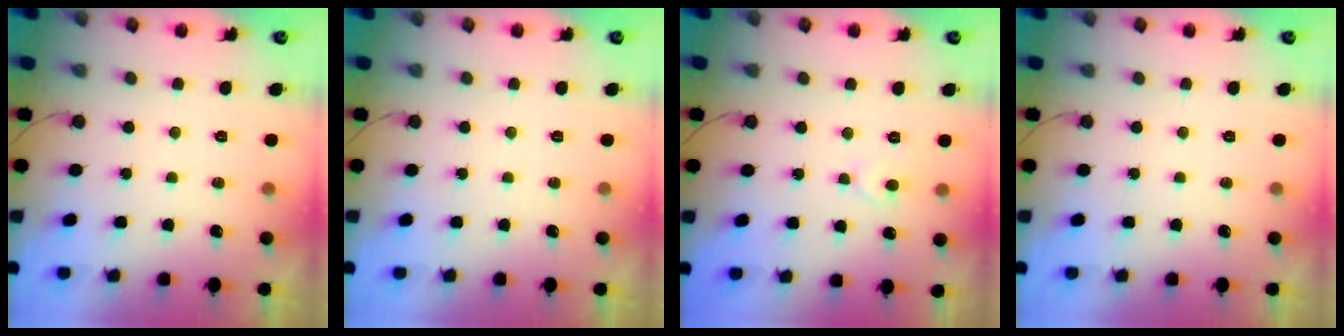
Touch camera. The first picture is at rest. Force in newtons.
{"total": 0.0}
{"total": 4.7, "press": 4.7, "slide": 0.6}
{"total": 0.0}